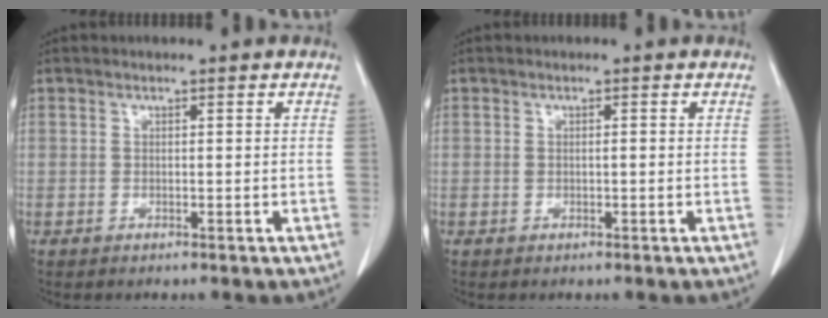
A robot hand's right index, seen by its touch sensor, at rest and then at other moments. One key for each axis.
{"total": 0.7, "fx": 0.1, "fy": 0.3, "fz": 0.6, "tx": -0.013, "ty": 0.006, "tz": 0.005}